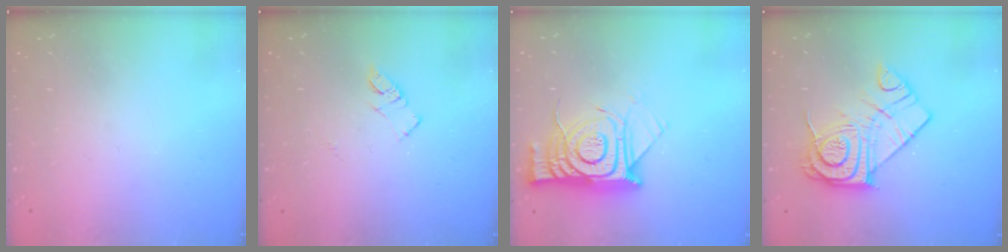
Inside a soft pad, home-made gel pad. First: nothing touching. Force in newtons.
{"total": 5.6, "press": 5.6, "slide": 0.8}
{"total": 16.7, "press": 16.6, "slide": 1.8}
{"total": 14.3, "press": 14.3, "slide": 0.7}